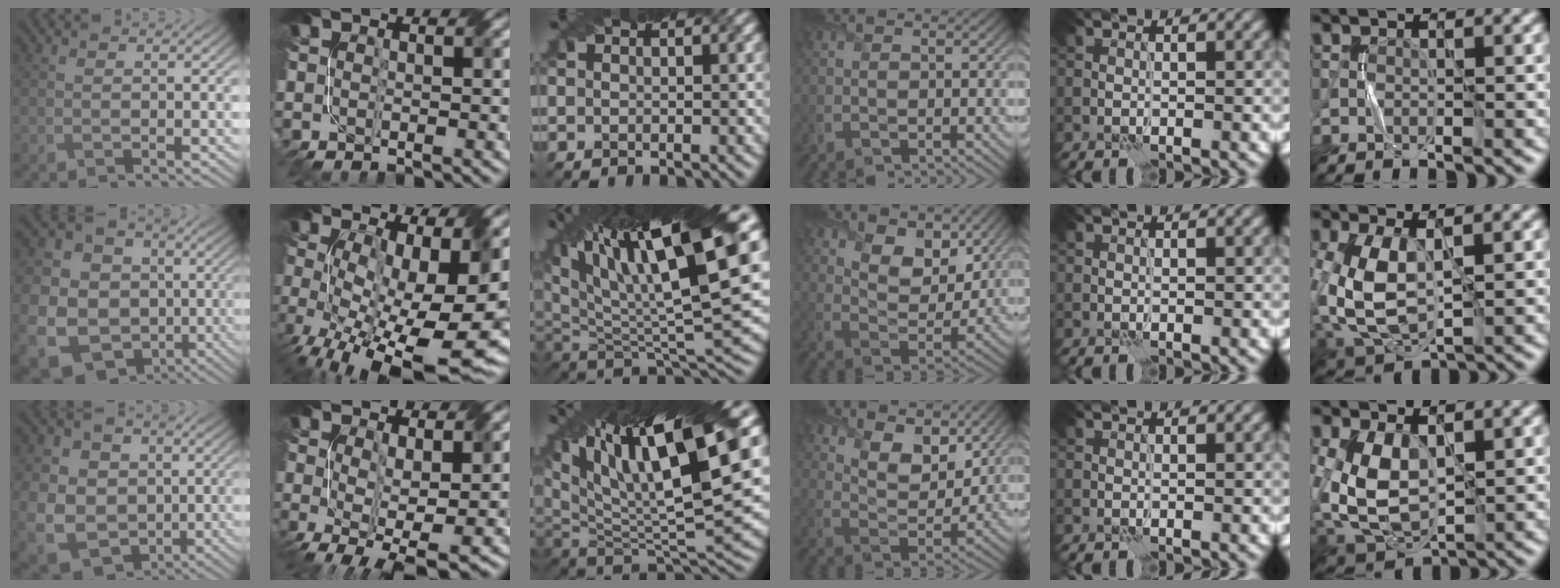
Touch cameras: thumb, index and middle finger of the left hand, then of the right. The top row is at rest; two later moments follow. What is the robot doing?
{"motion": "fold", "object": "netting"}